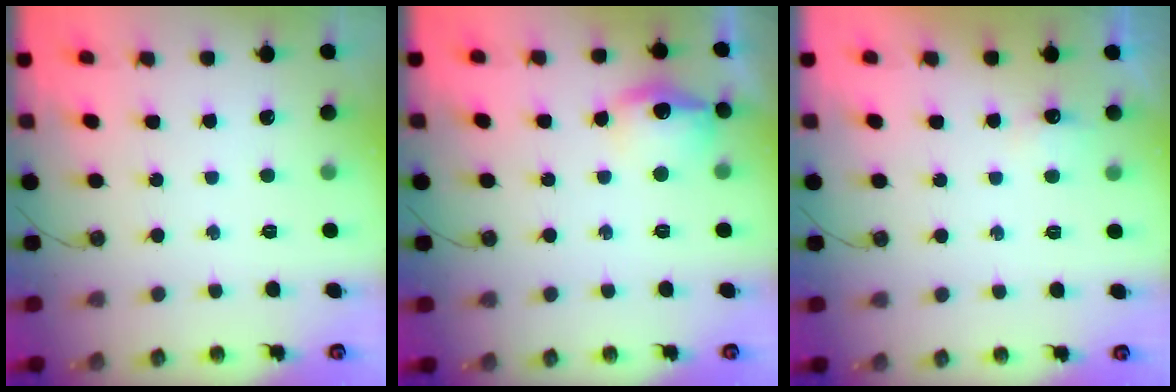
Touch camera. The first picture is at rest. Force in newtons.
{"total": 12.8, "press": 12.8, "slide": 1.1}
{"total": 4.6, "press": 4.5, "slide": 0.7}